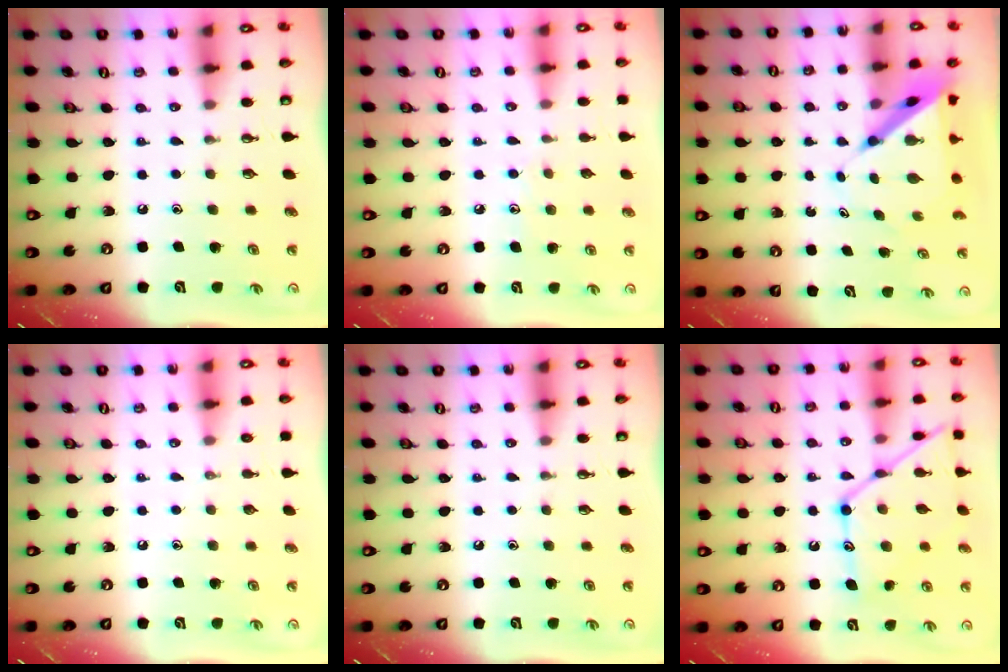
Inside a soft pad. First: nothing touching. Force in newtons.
{"total": 5.2, "press": 5.1, "slide": 0.5}
{"total": 7.3, "press": 7.3, "slide": 0.6}
{"total": 0.0}
{"total": 0.0}
{"total": 17.3, "press": 17.2, "slide": 1.2}